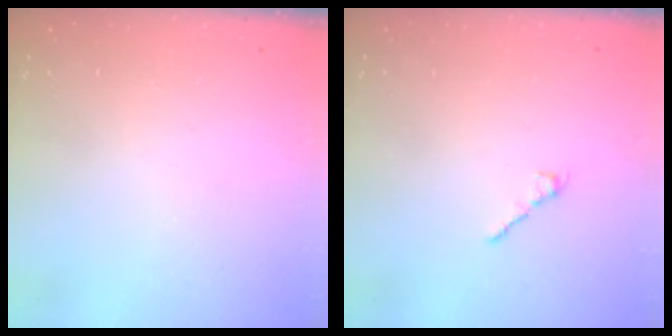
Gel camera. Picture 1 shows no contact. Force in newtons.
{"total": 1.7, "press": 1.5, "slide": 0.6}